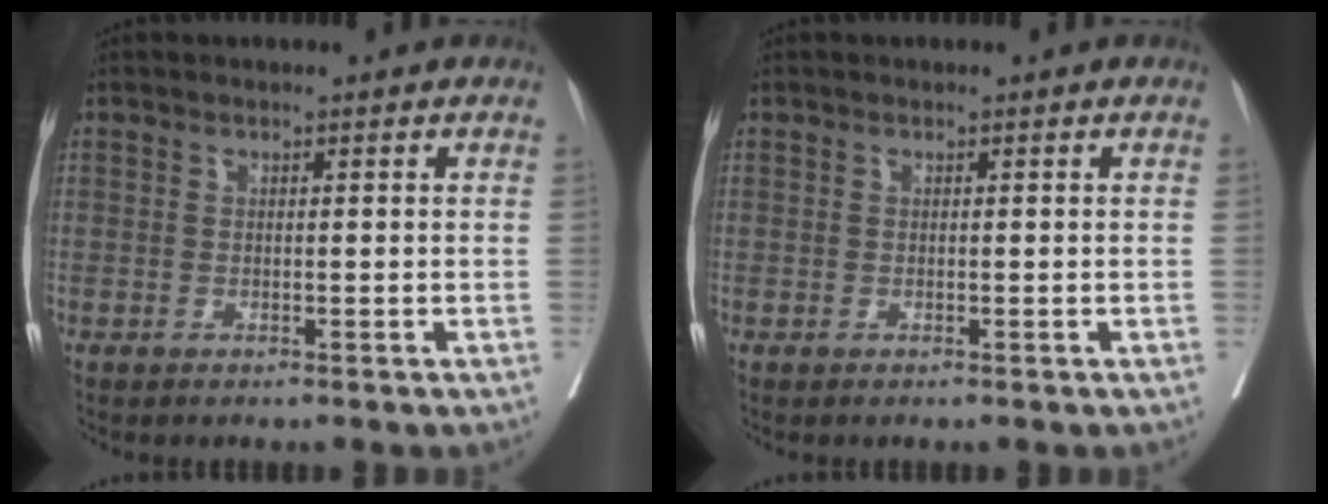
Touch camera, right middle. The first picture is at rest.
{"total": 0.0}